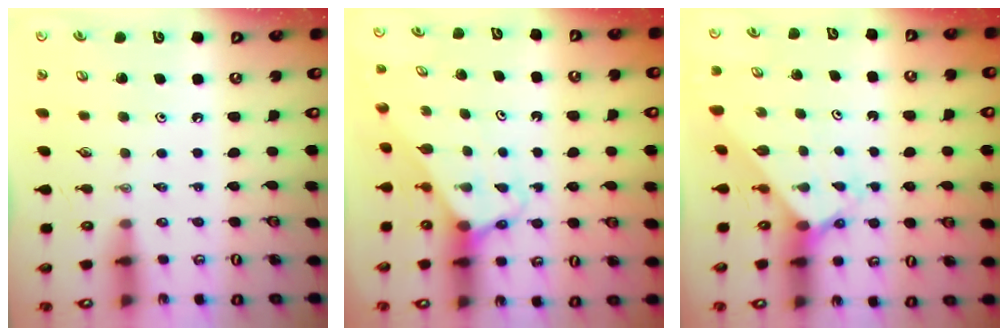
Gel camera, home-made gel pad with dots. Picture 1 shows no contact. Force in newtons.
{"total": 2.9, "press": 2.9, "slide": 0.2}
{"total": 2.5, "press": 2.5, "slide": 0.3}